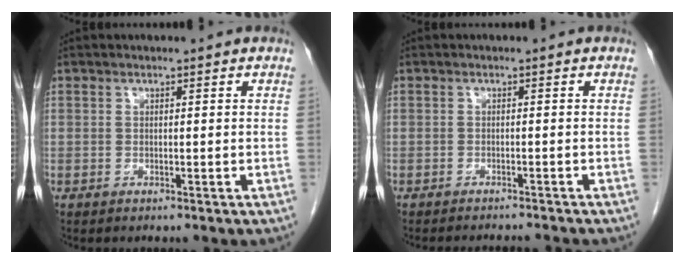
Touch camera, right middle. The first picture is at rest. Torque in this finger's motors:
{"motor_torque": [-0.45, -0.31, -0.11, -0.01]}